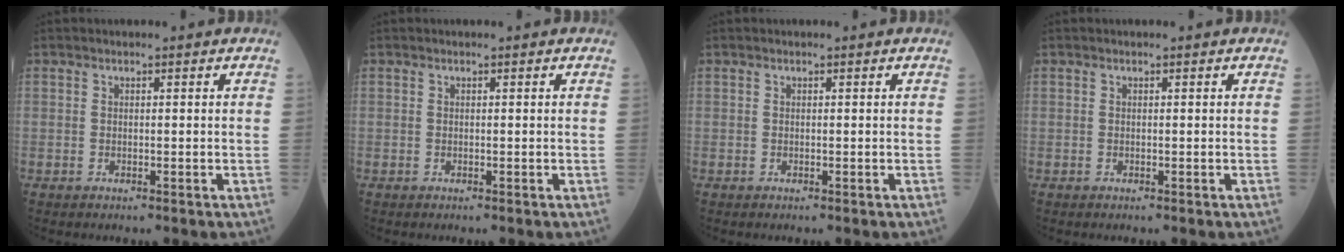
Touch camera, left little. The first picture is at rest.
{"total": 0.0}
{"total": 0.0}
{"total": 0.0}